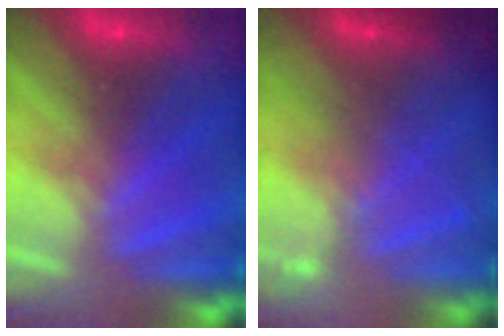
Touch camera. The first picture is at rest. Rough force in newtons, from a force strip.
{"total": 2.0}